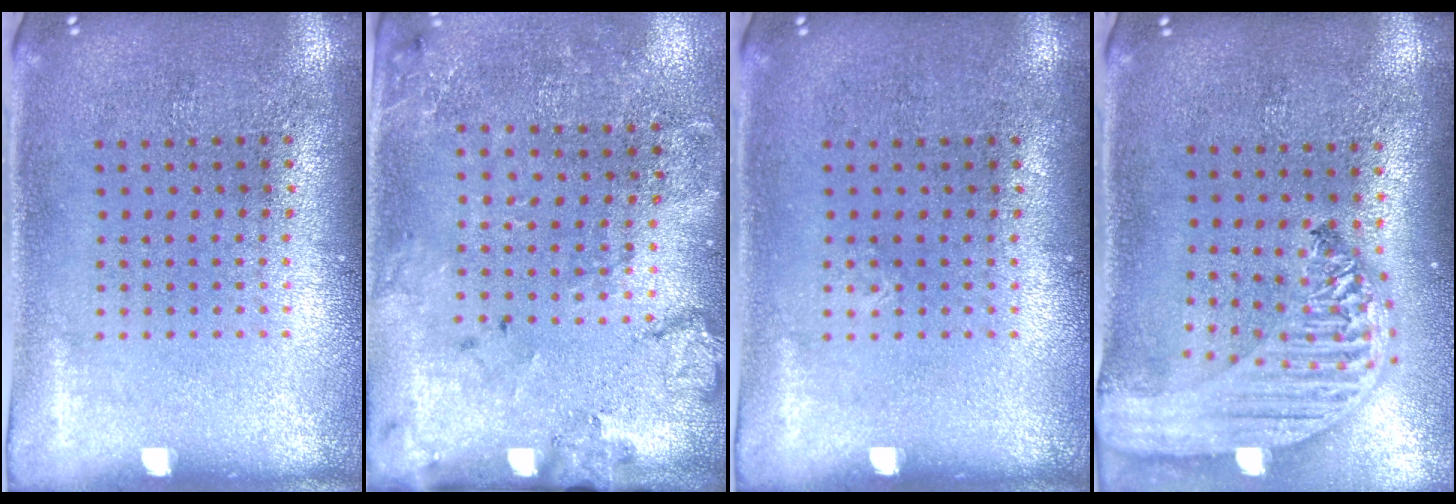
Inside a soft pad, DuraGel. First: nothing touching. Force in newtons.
{"total": 1.8, "press": 1.5, "slide": 1.0}
{"total": 0.0}
{"total": 3.1, "press": 2.5, "slide": 1.8}